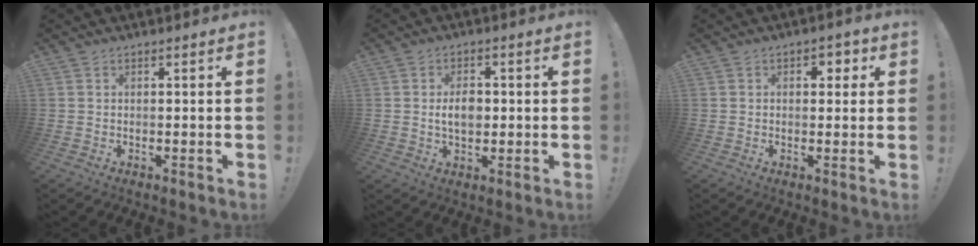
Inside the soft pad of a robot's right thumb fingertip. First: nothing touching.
{"total": 5.8, "force": [-0.1, 3.8, 4.4], "torque": [-0.068, 0.003, -0.005]}
{"total": 3.4, "force": [0.6, 2.7, 2.0], "torque": [-0.012, 0.003, 0.003]}